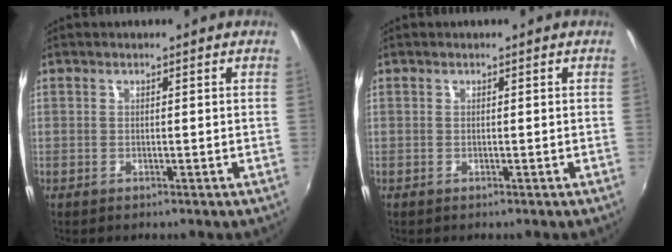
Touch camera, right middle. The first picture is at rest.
{"total": 0.0}